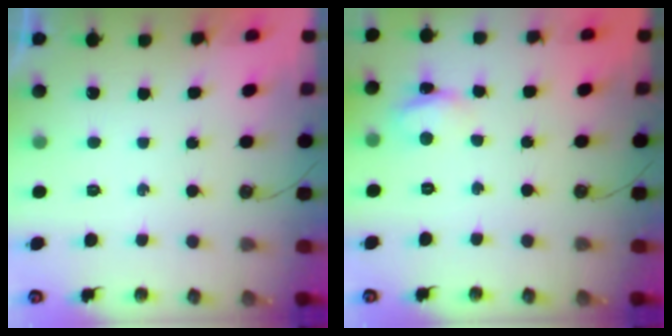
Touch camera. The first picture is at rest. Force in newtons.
{"total": 3.8, "press": 3.8, "slide": 0.3}